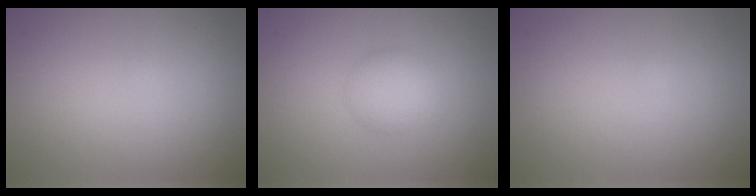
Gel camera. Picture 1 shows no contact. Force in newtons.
{"total": 2.4, "press": 2.4, "slide": 0.0}
{"total": 0.0}